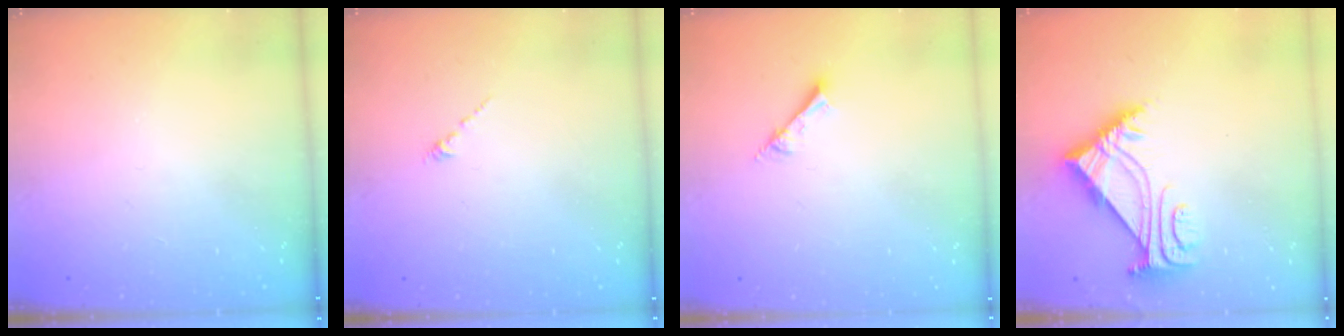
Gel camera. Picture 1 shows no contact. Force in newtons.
{"total": 0.0}
{"total": 2.8, "press": 2.7, "slide": 0.4}
{"total": 5.2, "press": 5.1, "slide": 0.7}